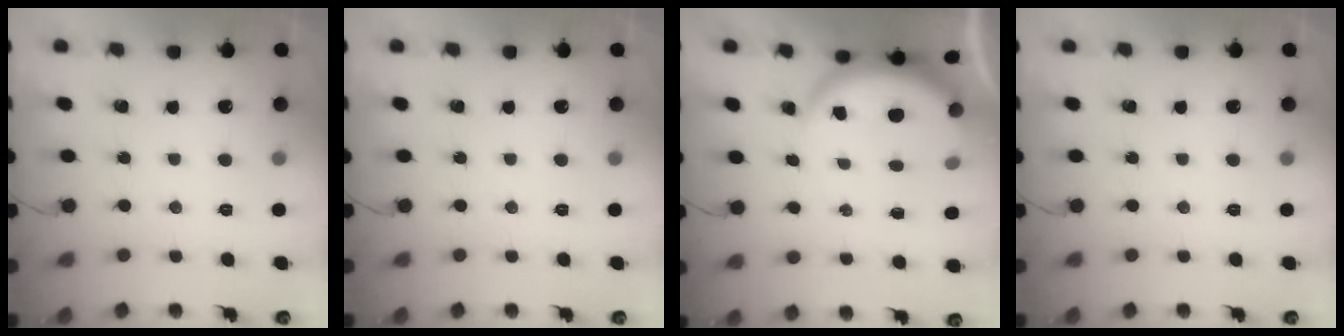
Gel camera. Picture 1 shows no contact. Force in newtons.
{"total": 0.0}
{"total": 3.9, "press": 3.9, "slide": 0.2}
{"total": 0.0}